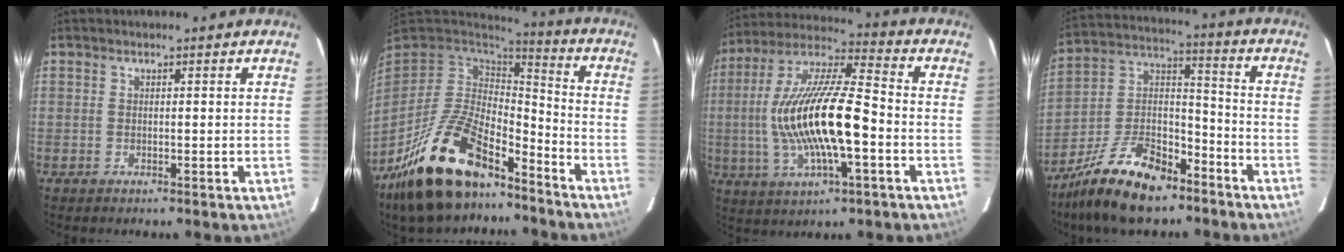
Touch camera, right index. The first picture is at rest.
{"total": 21.8, "force": [-14.9, 8.8, 13.3], "torque": [-0.270, -0.022, -0.257]}
{"total": 19.4, "force": [-3.0, 5.2, 18.4], "torque": [-0.362, 0.001, -0.057]}
{"total": 17.9, "force": [-12.3, 8.1, 10.1], "torque": [-0.210, 0.016, -0.217]}